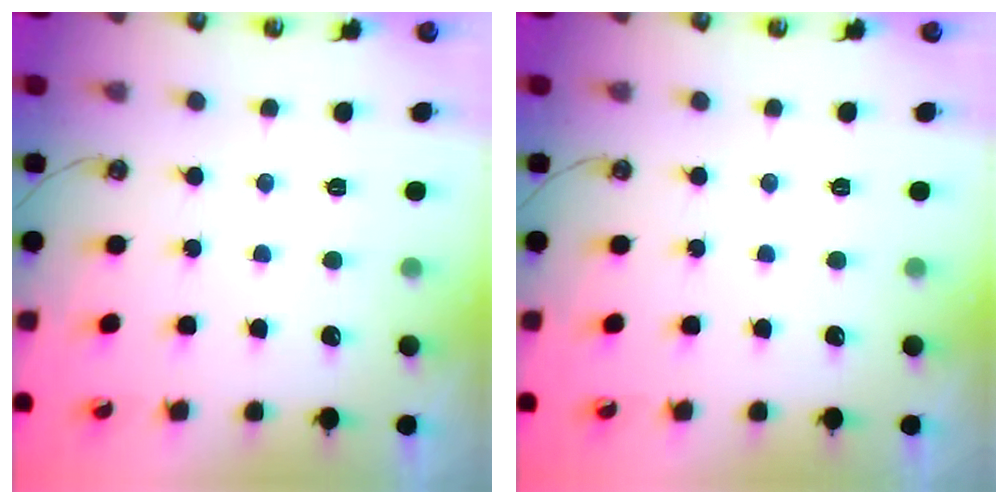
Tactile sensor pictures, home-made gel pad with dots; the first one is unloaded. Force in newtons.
{"total": 0.0}